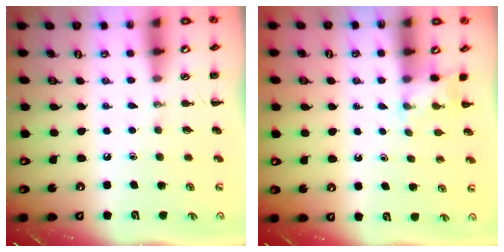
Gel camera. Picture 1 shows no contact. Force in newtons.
{"total": 3.5, "press": 3.4, "slide": 1.0}